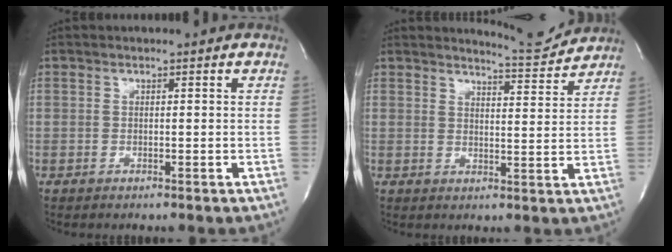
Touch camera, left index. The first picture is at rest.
{"total": 5.0, "force": [5.0, -0.5, -0.5], "torque": [-0.005, -0.029, 0.066]}